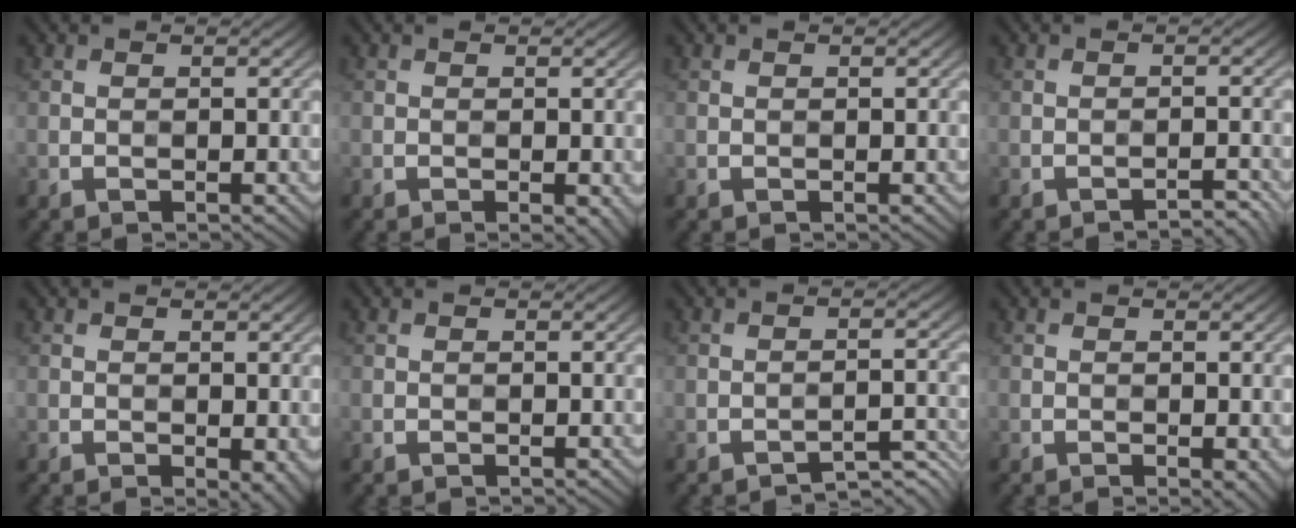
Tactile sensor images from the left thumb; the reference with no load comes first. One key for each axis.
{"total": 1.3, "fx": -0.3, "fy": 0.3, "fz": 1.2, "tx": -0.020, "ty": -0.004, "tz": -0.003}
{"total": 0.0}
{"total": 1.8, "fx": -1.6, "fy": 0.1, "fz": 0.7, "tx": -0.001, "ty": 0.010, "tz": -0.026}
{"total": 2.4, "fx": -0.6, "fy": 1.1, "fz": 2.0, "tx": -0.025, "ty": -0.006, "tz": -0.005}
{"total": 0.0}
{"total": 2.8, "fx": -2.5, "fy": 0.3, "fz": 1.2, "tx": -0.012, "ty": 0.010, "tz": -0.037}
{"total": 1.2, "fx": -0.2, "fy": 0.3, "fz": 1.1, "tx": -0.018, "ty": -0.007, "tz": -0.001}